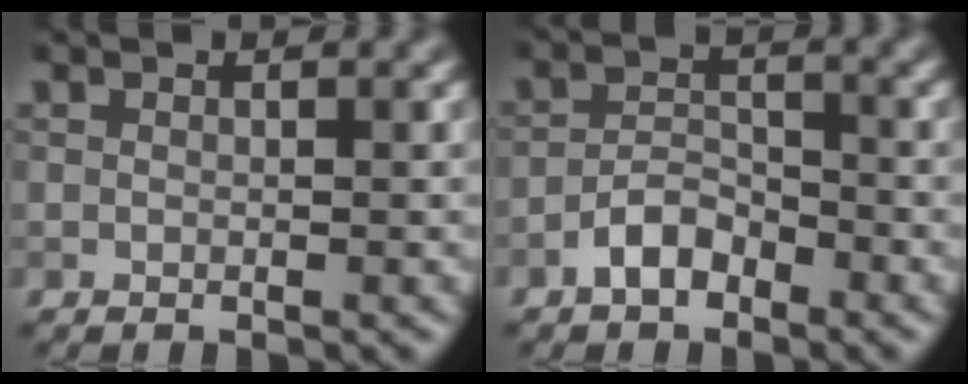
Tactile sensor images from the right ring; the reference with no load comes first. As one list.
[{"total": 2.8, "force": [-2.0, 1.3, 1.5], "torque": [-0.025, 0.010, -0.041]}]